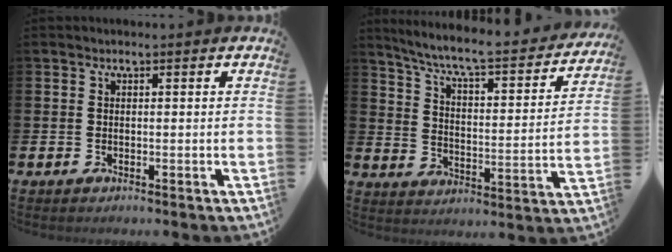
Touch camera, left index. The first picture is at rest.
{"total": 7.2, "force": [6.4, 0.9, 3.2], "torque": [-0.095, -0.044, 0.104]}